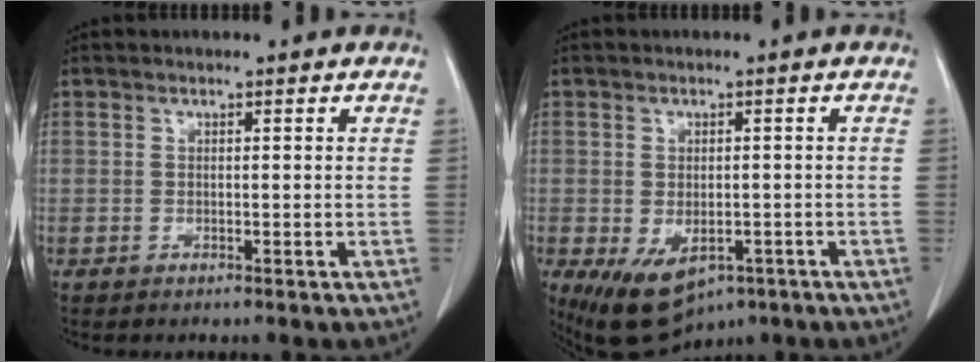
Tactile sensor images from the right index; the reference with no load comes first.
{"total": 9.2, "force": [-4.8, 5.3, 5.8], "torque": [-0.090, -0.010, -0.061]}